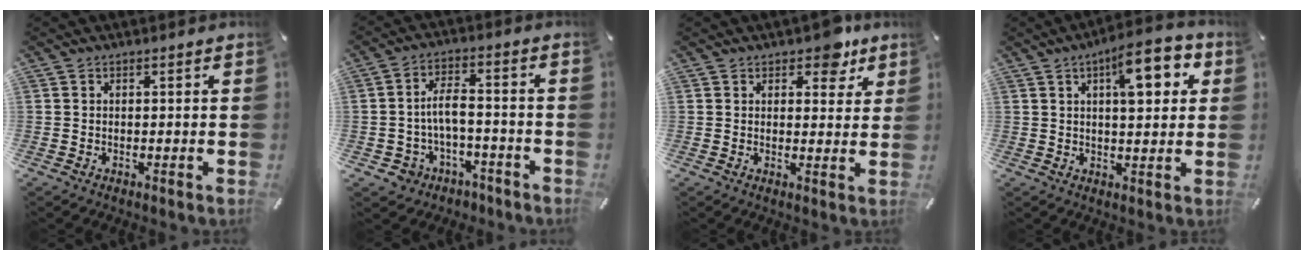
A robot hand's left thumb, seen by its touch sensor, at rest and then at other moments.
{"total": 7.1, "force": [-1.5, 5.3, 4.6], "torque": [-0.097, 0.013, -0.030]}
{"total": 6.5, "force": [4.4, 3.6, 3.3], "torque": [-0.021, -0.024, 0.069]}
{"total": 10.4, "force": [4.5, 4.0, 8.5], "torque": [-0.114, -0.019, 0.067]}